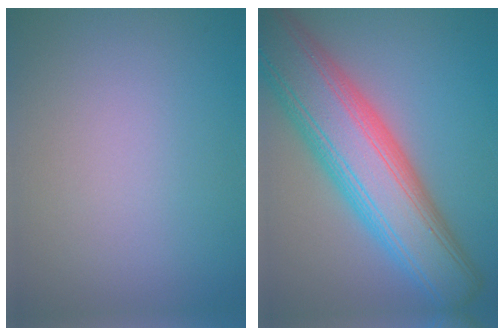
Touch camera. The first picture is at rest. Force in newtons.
{"total": 11.3, "press": 11.3, "slide": 0.6}